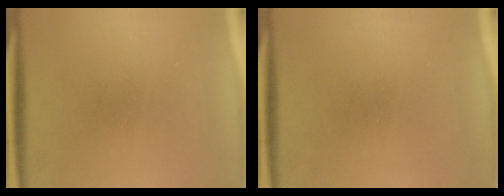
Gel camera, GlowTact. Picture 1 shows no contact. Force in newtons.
{"total": 0.0}